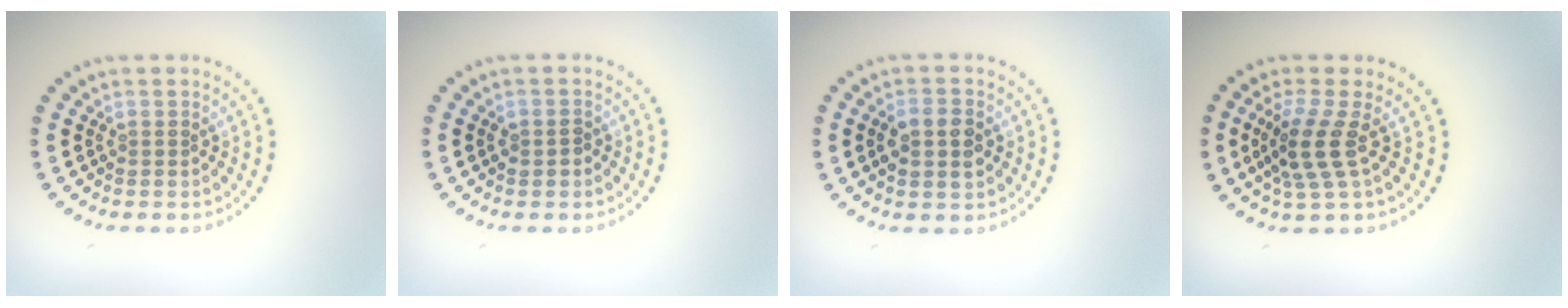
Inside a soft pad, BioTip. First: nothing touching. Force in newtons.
{"total": 1.2, "press": 1.2, "slide": 0.1}
{"total": 3.1, "press": 3.1, "slide": 0.2}
{"total": 3.5, "press": 2.7, "slide": 2.2}